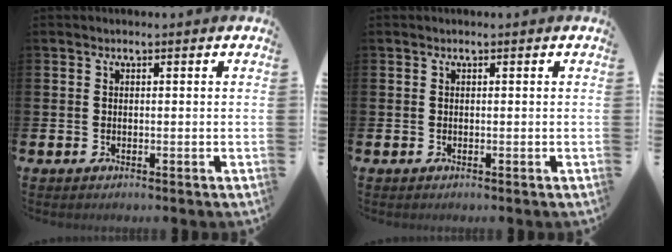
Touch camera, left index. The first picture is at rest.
{"total": 0.0}